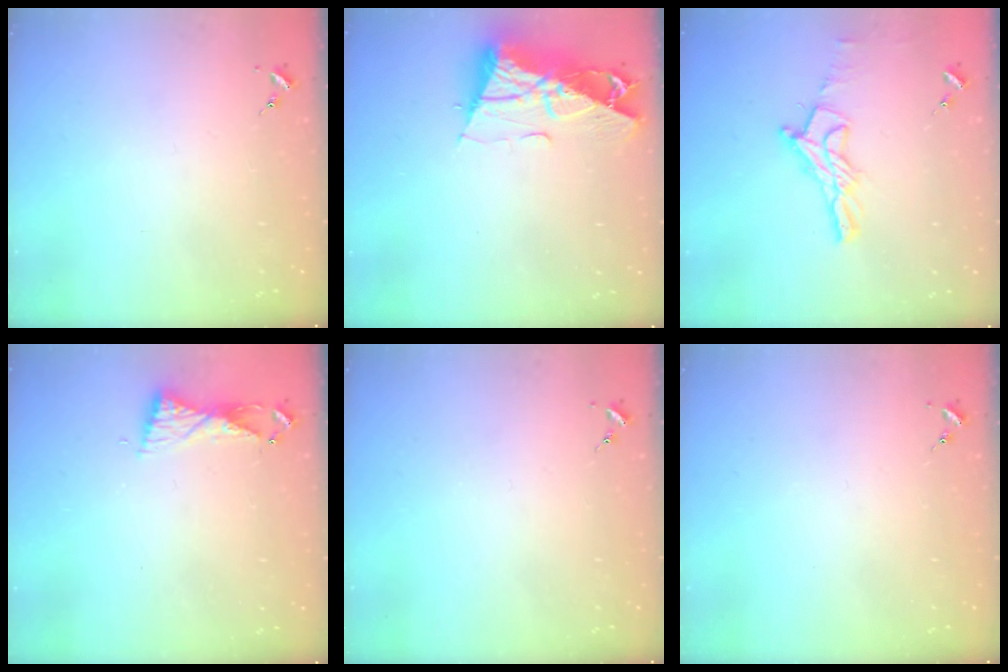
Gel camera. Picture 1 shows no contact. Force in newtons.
{"total": 14.4, "press": 14.3, "slide": 1.4}
{"total": 12.4, "press": 12.3, "slide": 0.9}
{"total": 6.3, "press": 6.3, "slide": 0.6}
{"total": 0.0}
{"total": 0.0}